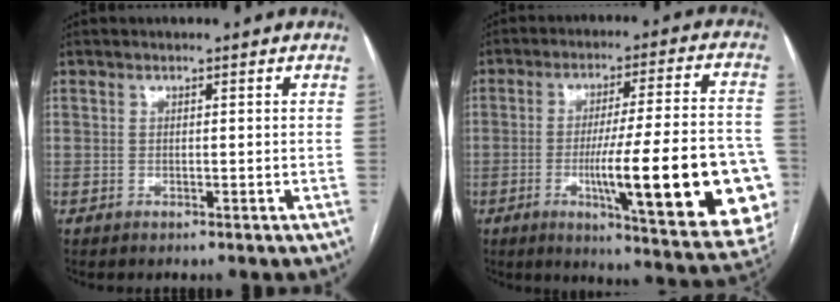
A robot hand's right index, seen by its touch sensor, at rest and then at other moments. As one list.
[{"total": 24.4, "force": [-5.9, 2.4, 23.5], "torque": [-0.258, -0.007, -0.074]}]